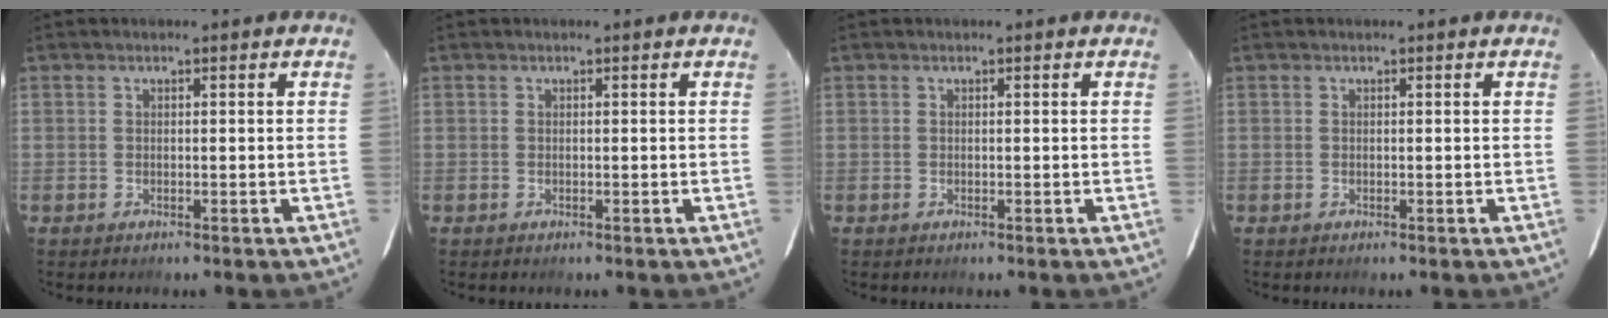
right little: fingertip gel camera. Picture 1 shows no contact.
{"total": 0.0}
{"total": 0.0}
{"total": 0.0}